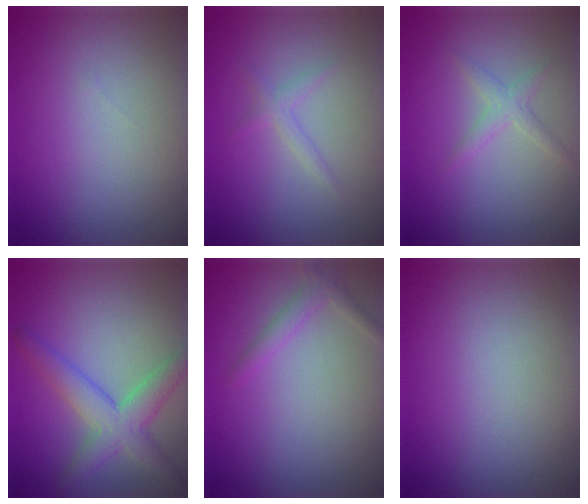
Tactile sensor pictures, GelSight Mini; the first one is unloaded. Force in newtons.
{"total": 1.2, "press": 1.2, "slide": 0.0}
{"total": 1.5, "press": 1.5, "slide": 0.1}
{"total": 4.6, "press": 4.6, "slide": 0.2}
{"total": 1.6, "press": 1.6, "slide": 0.1}
{"total": 0.0}